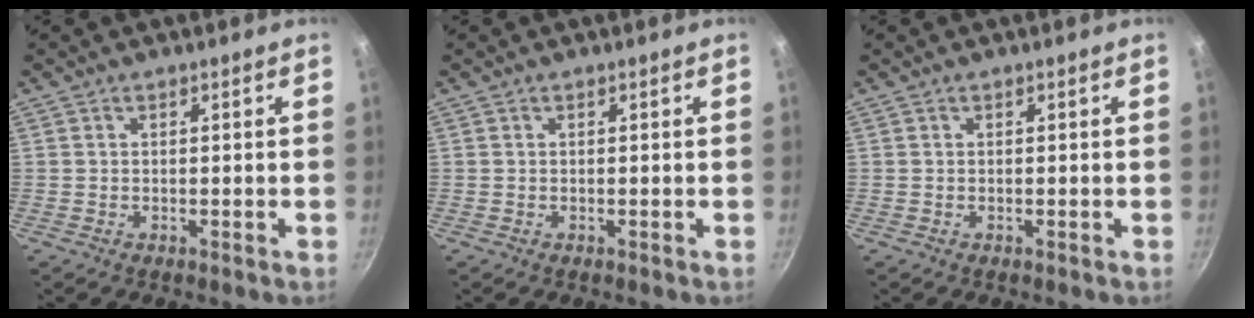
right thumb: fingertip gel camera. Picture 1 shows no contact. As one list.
[{"total": 0.0}, {"total": 0.0}]